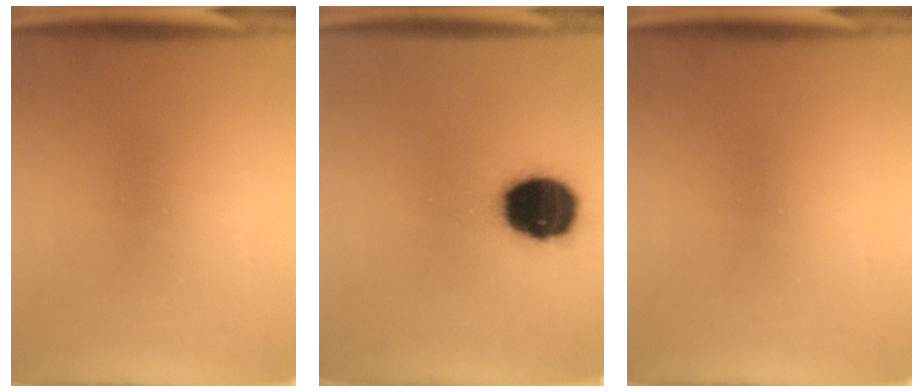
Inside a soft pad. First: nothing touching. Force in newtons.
{"total": 17.2}
{"total": 0.0}